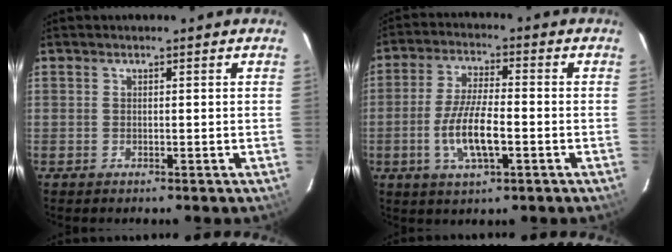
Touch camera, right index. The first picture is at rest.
{"total": 9.5, "force": [-2.8, 2.8, 8.6], "torque": [-0.173, -0.006, -0.051]}